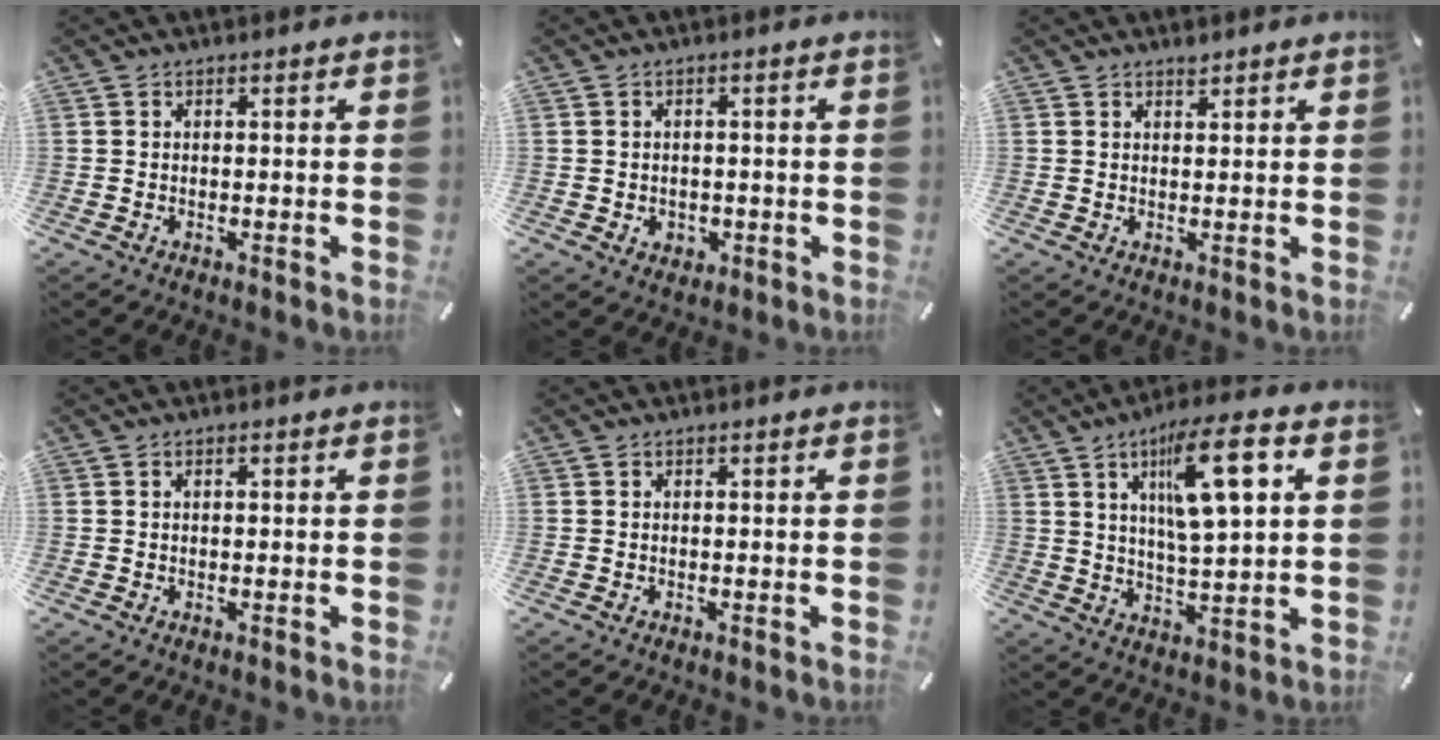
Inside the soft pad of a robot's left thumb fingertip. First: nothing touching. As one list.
[{"total": 2.5, "force": [-0.5, 2.2, 1.1], "torque": [-0.012, 0.001, -0.012]}, {"total": 1.2, "force": [1.1, 0.5, 0.3], "torque": [-0.006, -0.001, 0.021]}, {"total": 0.8, "force": [0.2, 0.4, 0.7], "torque": [-0.013, 0.004, 0.002]}, {"total": 0.0}, {"total": 14.1, "force": [5.9, 3.9, 12.2], "torque": [-0.190, -0.017, 0.092]}]